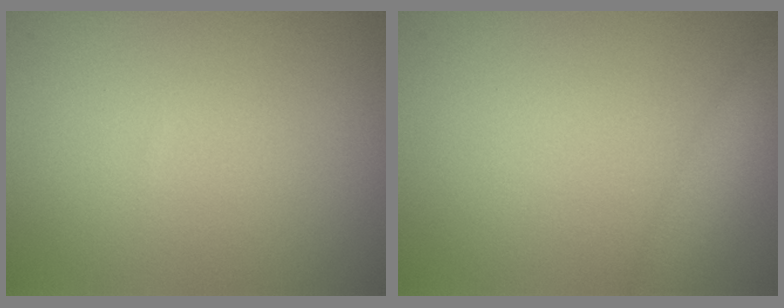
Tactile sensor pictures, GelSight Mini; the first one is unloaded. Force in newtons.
{"total": 2.0, "press": 2.0, "slide": 0.0}